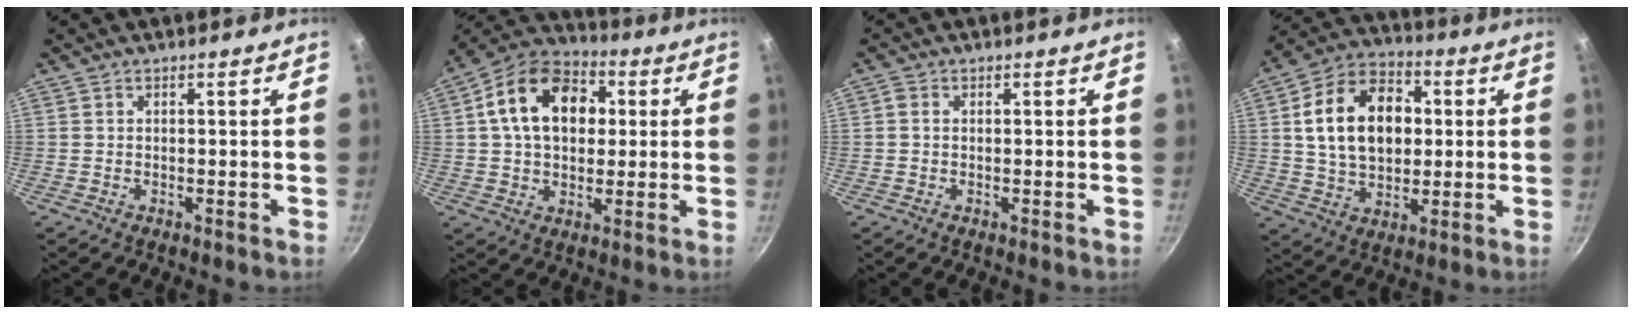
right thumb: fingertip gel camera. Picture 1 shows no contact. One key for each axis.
{"total": 17.0, "fx": 3.4, "fy": 12.0, "fz": 11.5, "tx": -0.162, "ty": 0.023, "tz": 0.039}
{"total": 1.0, "fx": 0.0, "fy": 0.8, "fz": 0.7, "tx": -0.014, "ty": 0.005, "tz": -0.001}
{"total": 17.9, "fx": 2.5, "fy": 12.5, "fz": 12.5, "tx": -0.181, "ty": 0.018, "tz": 0.033}